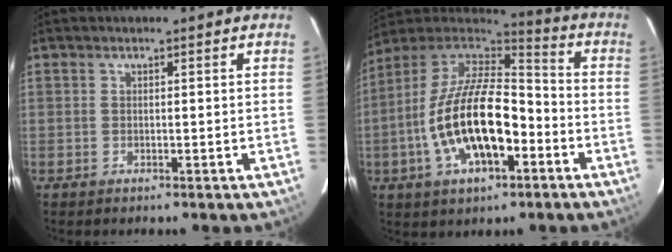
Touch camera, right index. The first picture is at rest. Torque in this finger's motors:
{"motor_torque": [1.68, -0.46, 1.05, 0.21]}